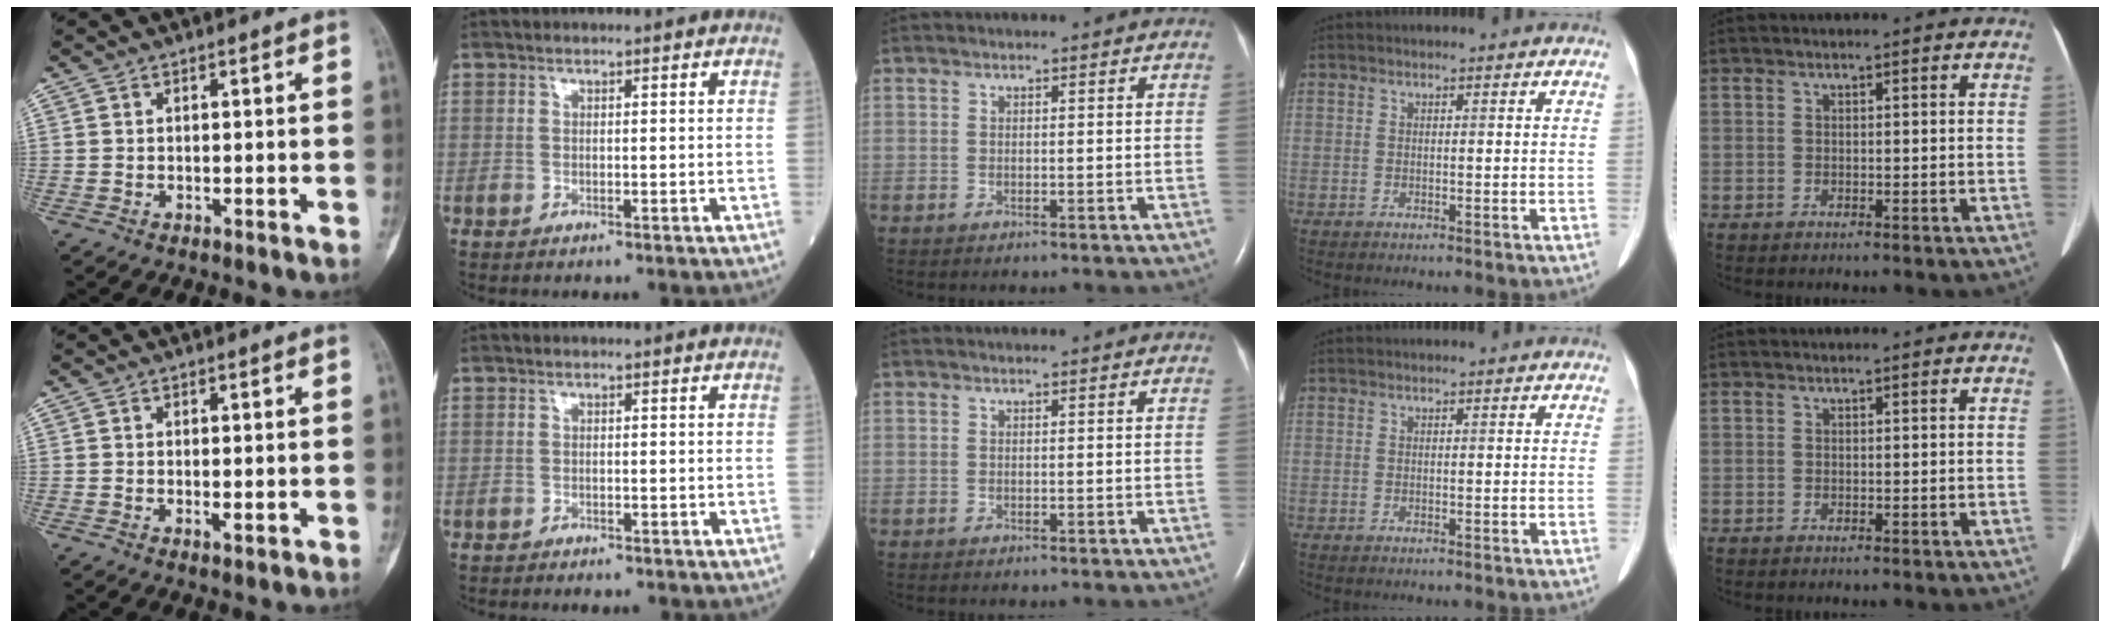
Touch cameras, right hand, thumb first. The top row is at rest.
{"thumb": {"total": 1.5, "force": [-0.2, 0.6, 1.3], "torque": [-0.021, -0.004, -0.002]}, "index": {"total": 1.6, "force": [-1.3, 0.6, 0.7], "torque": [-0.013, -0.002, -0.015]}}